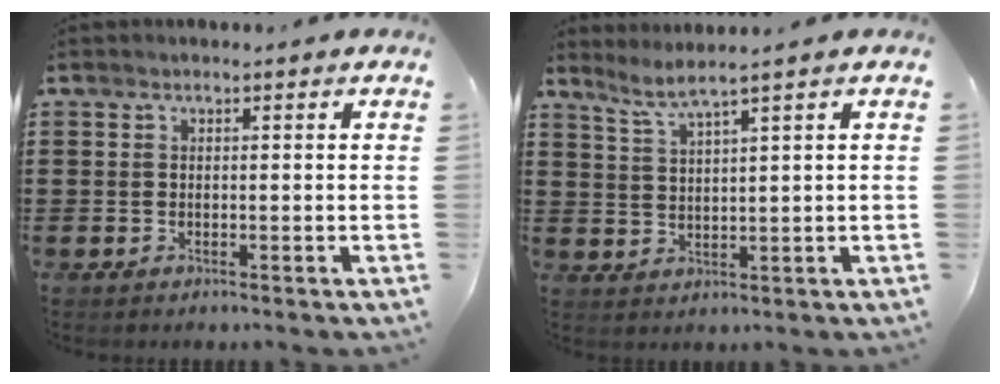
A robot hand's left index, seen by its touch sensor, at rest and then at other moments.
{"total": 2.8, "force": [2.2, -0.6, 1.7], "torque": [-0.041, -0.007, 0.037]}